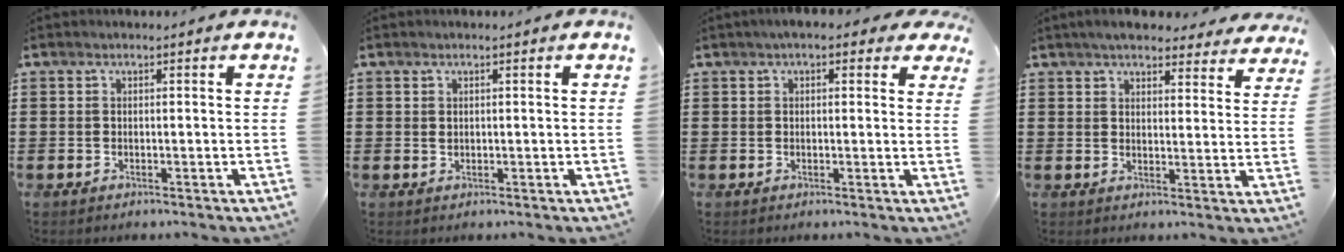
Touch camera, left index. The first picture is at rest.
{"total": 0.7, "force": [0.3, 0.5, 0.4], "torque": [-0.009, 0.005, 0.005]}
{"total": 2.5, "force": [1.5, 1.2, 1.5], "torque": [-0.037, 0.008, 0.026]}
{"total": 4.8, "force": [4.6, 0.8, 1.3], "torque": [-0.035, -0.016, 0.082]}